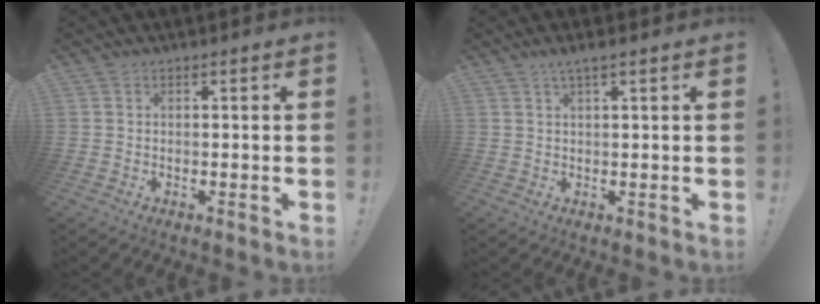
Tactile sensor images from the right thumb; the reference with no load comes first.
{"total": 2.5, "force": [1.5, -0.1, 1.9], "torque": [-0.033, -0.006, 0.025]}